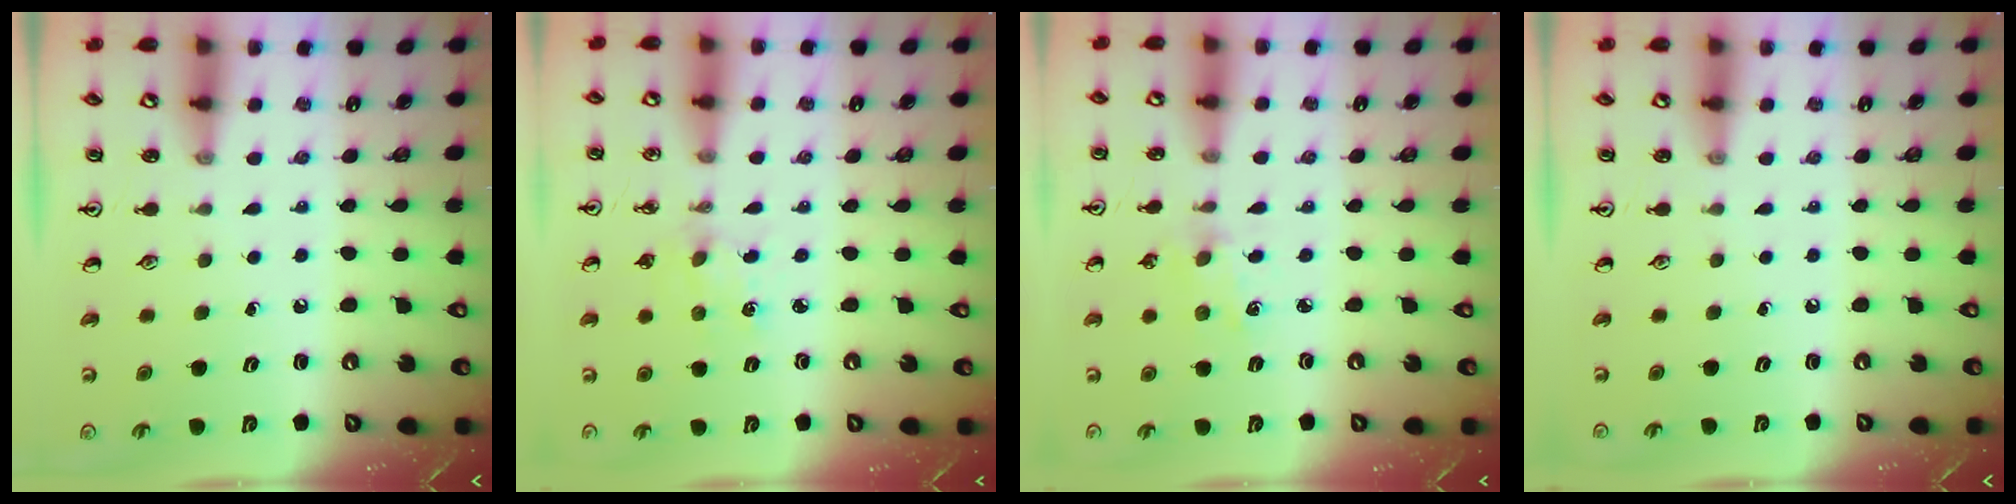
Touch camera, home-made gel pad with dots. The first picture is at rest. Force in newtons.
{"total": 3.1, "press": 3.1, "slide": 0.4}
{"total": 2.3, "press": 2.2, "slide": 0.4}
{"total": 0.0}